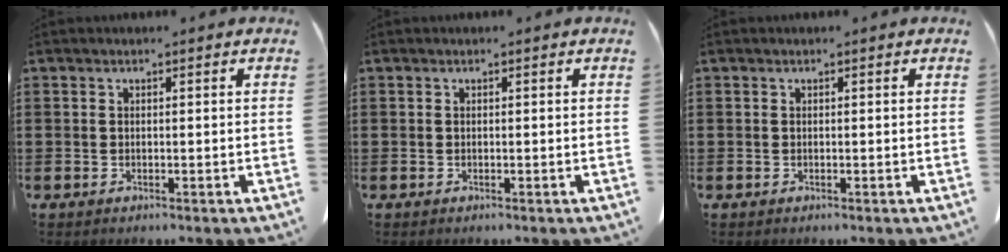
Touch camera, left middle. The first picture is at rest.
{"total": 0.0}
{"total": 0.0}